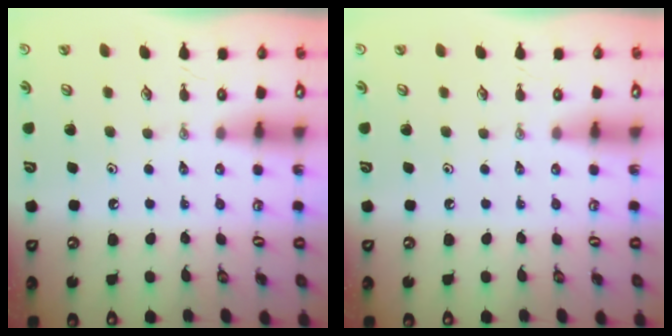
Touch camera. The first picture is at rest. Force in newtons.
{"total": 0.0}